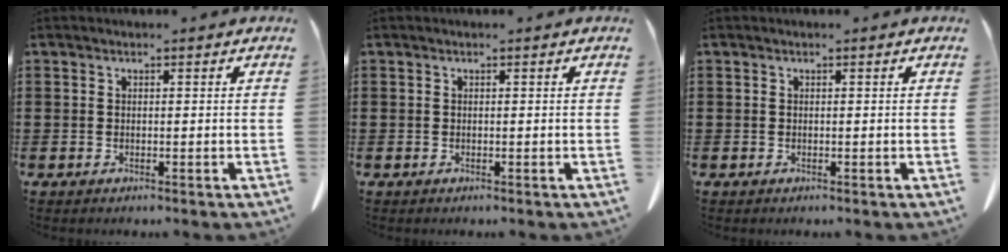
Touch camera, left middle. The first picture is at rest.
{"total": 0.0}
{"total": 0.0}